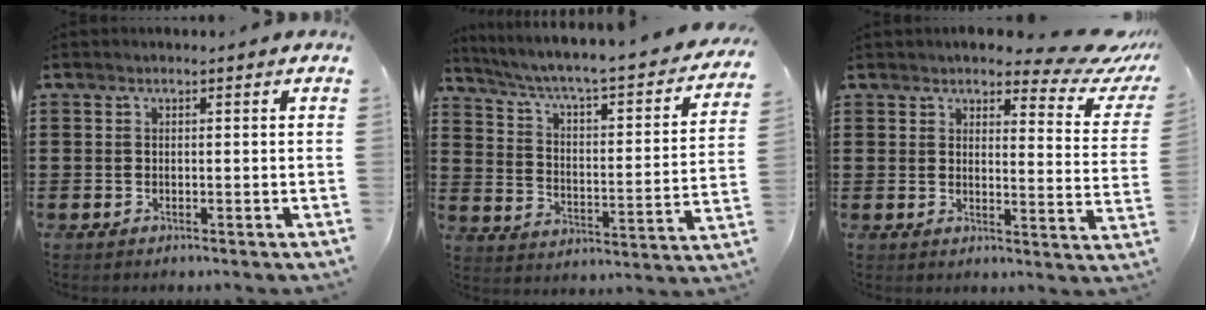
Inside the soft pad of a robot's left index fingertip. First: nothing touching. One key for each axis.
{"total": 4.0, "fx": 3.0, "fy": 0.2, "fz": 2.8, "tx": -0.070, "ty": -0.040, "tz": 0.038}
{"total": 6.1, "fx": 5.2, "fy": 1.1, "fz": 2.9, "tx": -0.055, "ty": -0.034, "tz": 0.087}